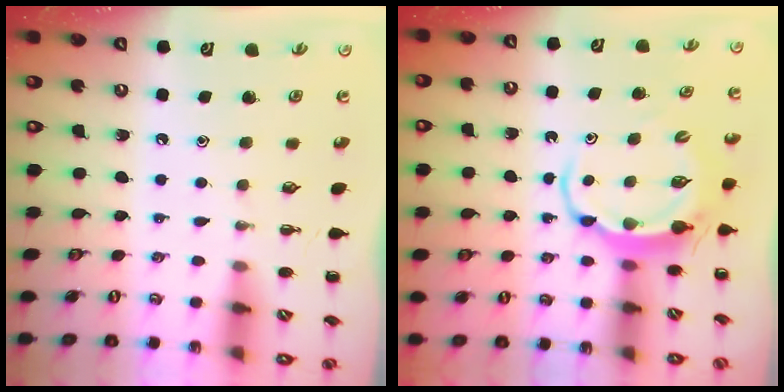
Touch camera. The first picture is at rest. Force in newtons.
{"total": 5.5, "press": 5.5, "slide": 0.5}